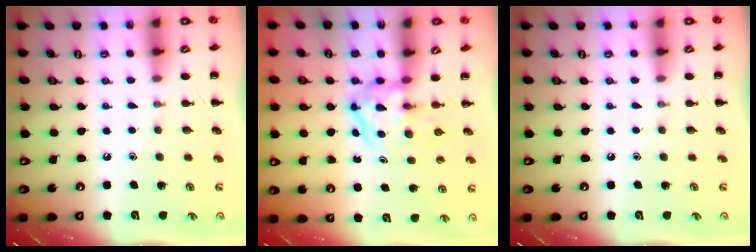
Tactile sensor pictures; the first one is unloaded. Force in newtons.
{"total": 3.9, "press": 3.8, "slide": 0.4}
{"total": 0.0}